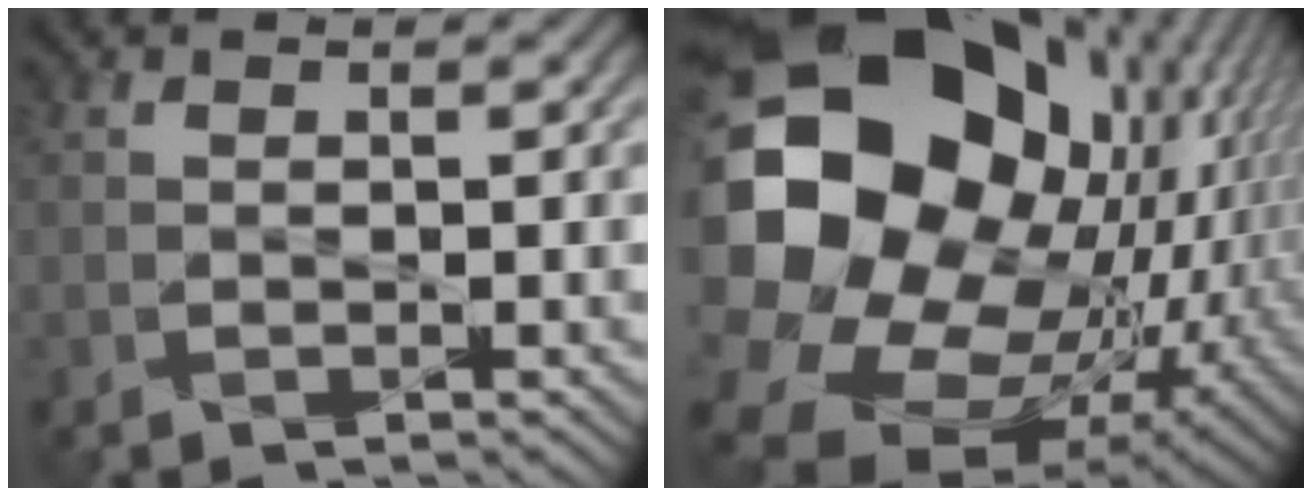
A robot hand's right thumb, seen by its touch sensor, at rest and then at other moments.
{"total": 23.4, "force": [2.3, 17.9, 14.9], "torque": [-0.346, -0.050, 0.066]}